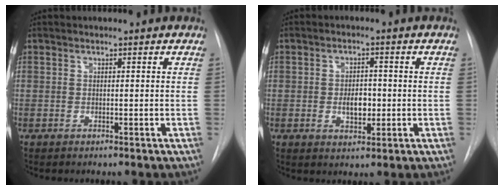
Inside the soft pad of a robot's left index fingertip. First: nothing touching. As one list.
[{"total": 4.1, "force": [-0.5, 2.3, 3.3], "torque": [-0.050, 0.001, -0.002]}]